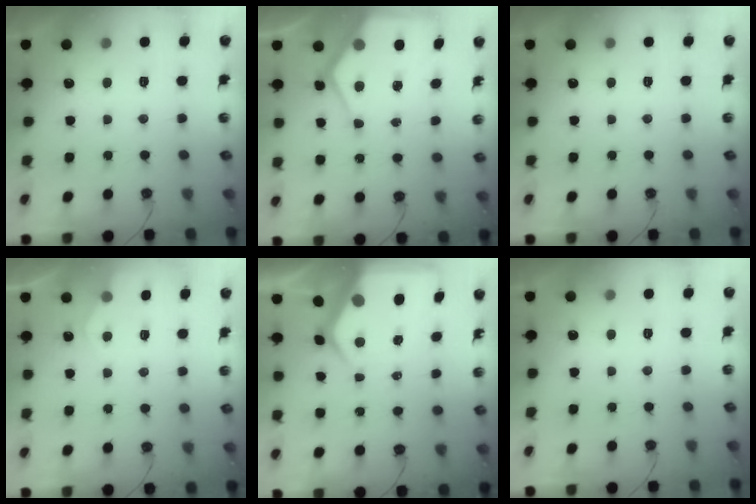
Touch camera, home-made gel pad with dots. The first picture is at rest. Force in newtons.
{"total": 11.5, "press": 11.4, "slide": 1.3}
{"total": 0.0}
{"total": 3.8, "press": 3.8, "slide": 0.4}
{"total": 9.5, "press": 9.4, "slide": 0.9}
{"total": 0.0}